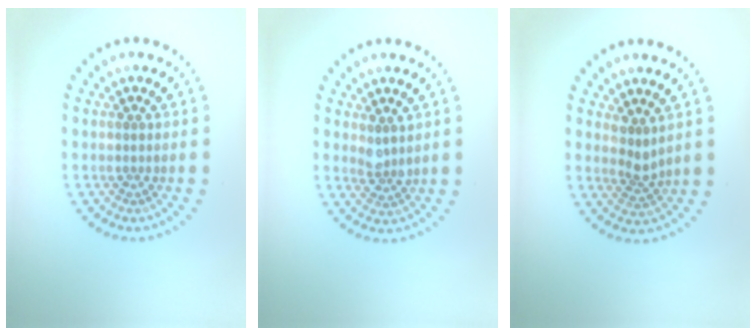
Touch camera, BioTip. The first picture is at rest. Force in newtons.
{"total": 1.8, "press": 1.5, "slide": 1.0}
{"total": 1.9, "press": 1.4, "slide": 1.2}